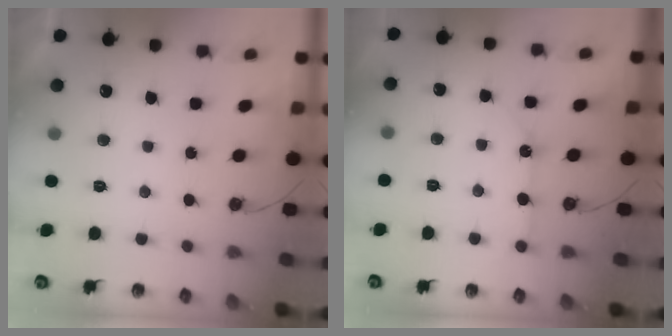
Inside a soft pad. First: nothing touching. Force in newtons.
{"total": 8.0, "press": 8.0, "slide": 0.7}